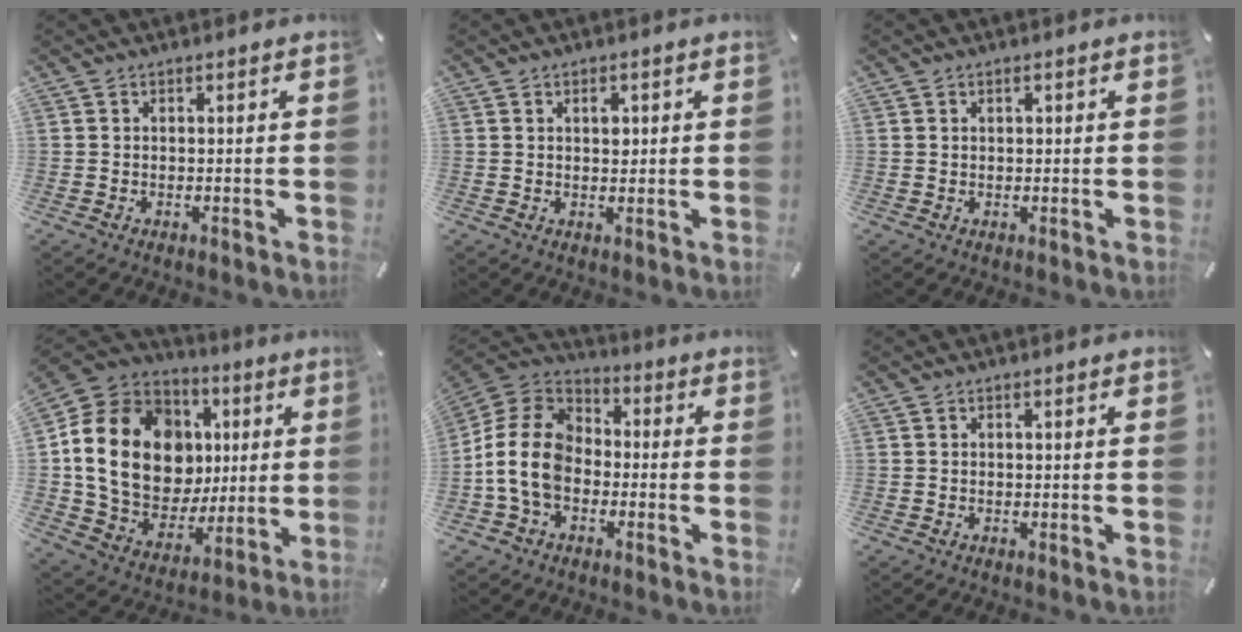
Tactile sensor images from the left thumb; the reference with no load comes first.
{"total": 2.2, "force": [0.7, 1.5, 1.5], "torque": [-0.008, -0.006, 0.006]}
{"total": 0.7, "force": [0.2, 0.7, 0.2], "torque": [-0.004, 0.004, 0.003]}
{"total": 21.5, "force": [3.9, 16.9, 12.6], "torque": [-0.256, -0.013, 0.083]}
{"total": 12.9, "force": [-3.1, 10.0, 7.5], "torque": [-0.177, 0.027, -0.058]}
{"total": 0.0}